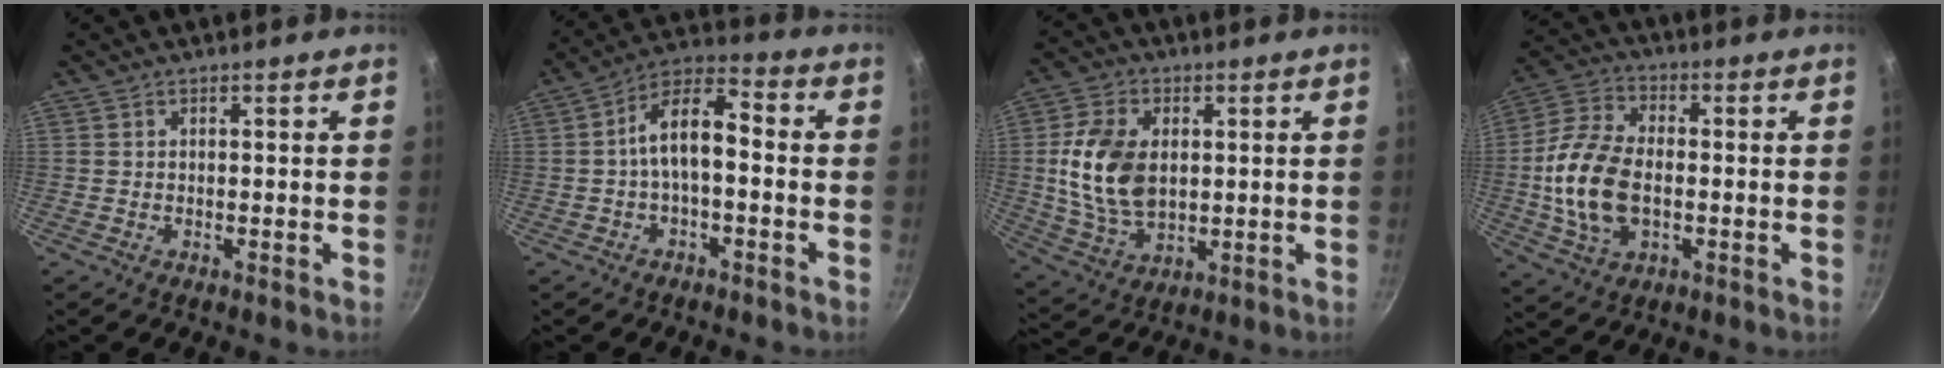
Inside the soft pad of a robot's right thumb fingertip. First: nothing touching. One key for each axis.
{"total": 9.5, "fx": -1.1, "fy": 4.5, "fz": 8.3, "tx": -0.136, "ty": 0.044, "tz": -0.031}
{"total": 13.9, "fx": 1.5, "fy": 9.0, "fz": 10.4, "tx": -0.185, "ty": -0.010, "tz": 0.033}
{"total": 14.5, "fx": -1.5, "fy": 8.9, "fz": 11.4, "tx": -0.218, "ty": 0.019, "tz": -0.035}